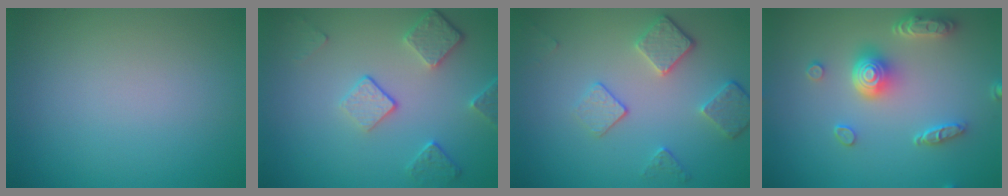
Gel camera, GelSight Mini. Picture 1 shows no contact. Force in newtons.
{"total": 3.9, "press": 3.1, "slide": 2.4}
{"total": 3.7, "press": 2.9, "slide": 2.3}
{"total": 5.0, "press": 3.8, "slide": 3.2}